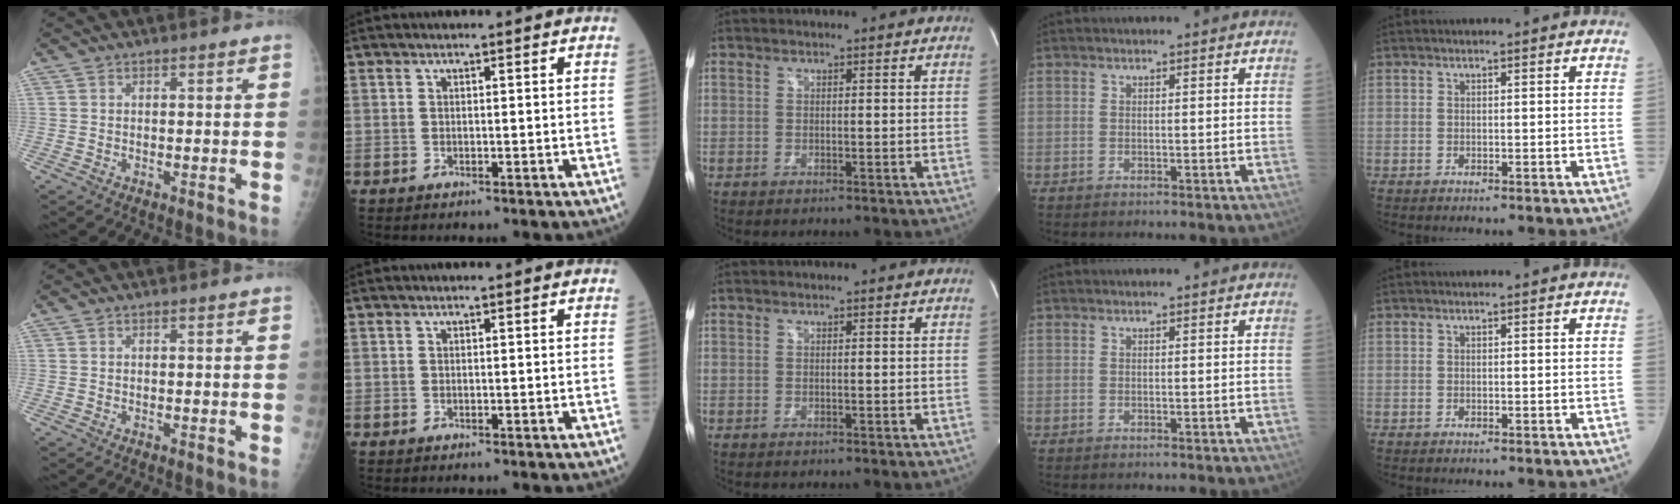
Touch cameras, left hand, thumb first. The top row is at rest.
{}